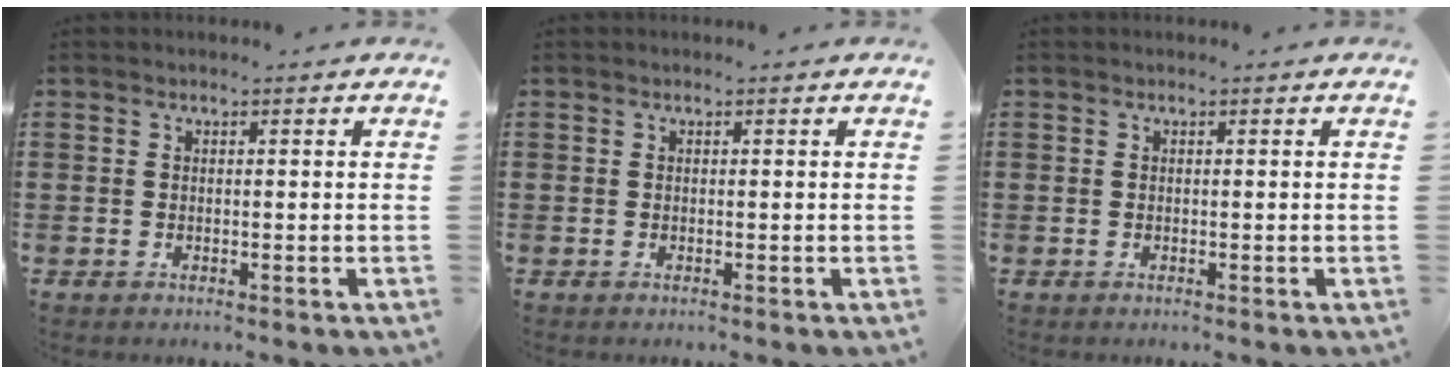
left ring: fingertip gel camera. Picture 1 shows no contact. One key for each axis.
{"total": 0.0}
{"total": 0.0}